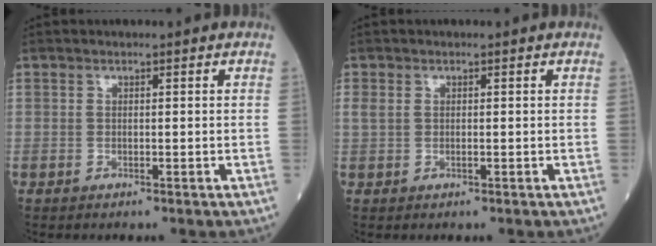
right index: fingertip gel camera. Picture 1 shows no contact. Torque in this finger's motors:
{"motor_torque": [0.50, 0.10, 0.18, 0.04]}